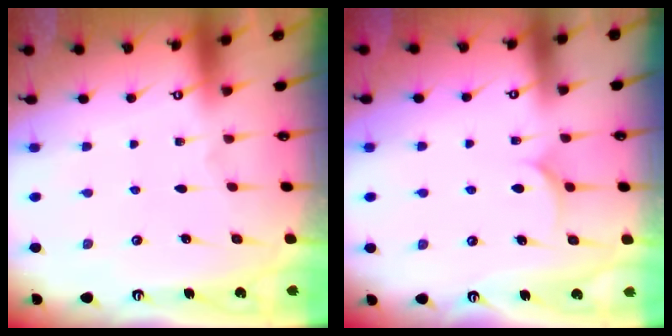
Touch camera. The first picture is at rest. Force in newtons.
{"total": 5.9, "press": 5.8, "slide": 0.6}